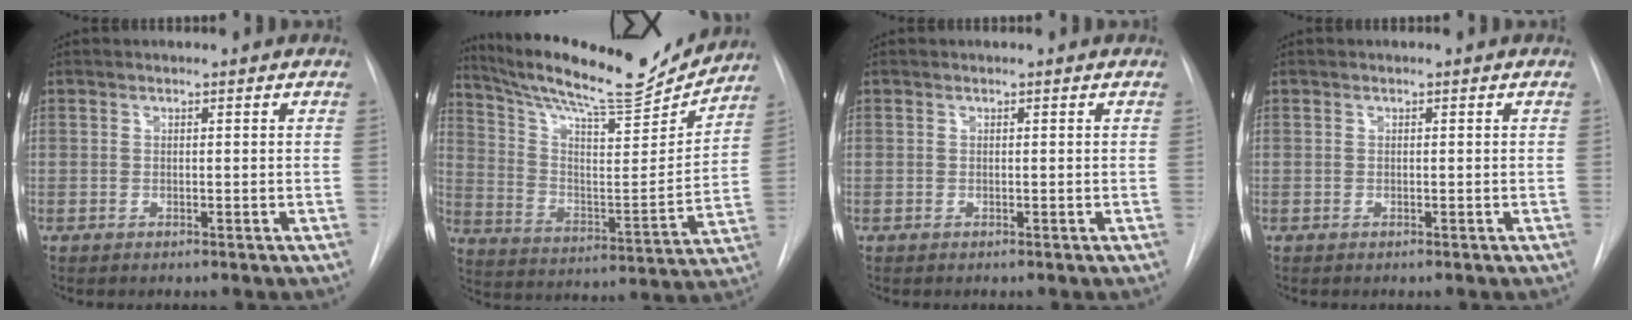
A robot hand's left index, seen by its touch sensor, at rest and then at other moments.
{"total": 21.3, "force": [19.6, 2.0, 8.0], "torque": [-0.143, -0.037, 0.301]}
{"total": 0.0}
{"total": 0.0}